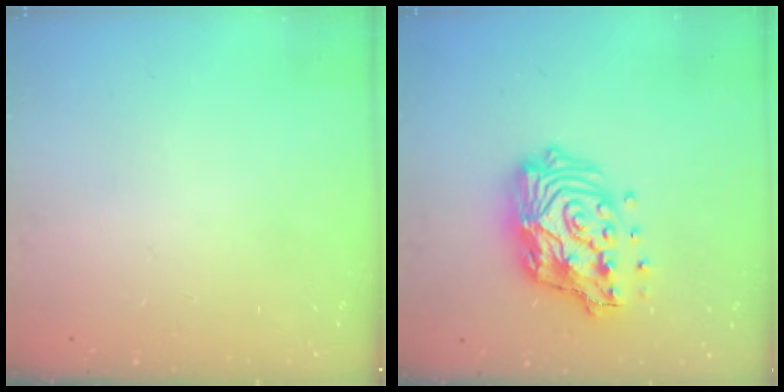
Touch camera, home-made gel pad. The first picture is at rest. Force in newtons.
{"total": 17.2, "press": 17.1, "slide": 1.6}